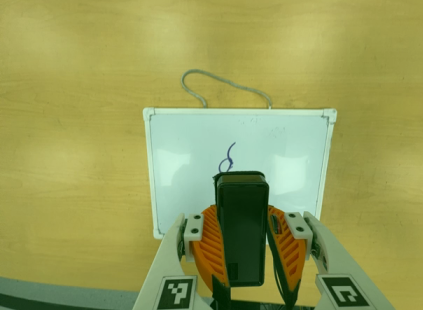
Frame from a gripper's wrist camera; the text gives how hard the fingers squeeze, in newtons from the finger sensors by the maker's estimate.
{"total": 9.3, "left": 7.6, "right": 10.9}